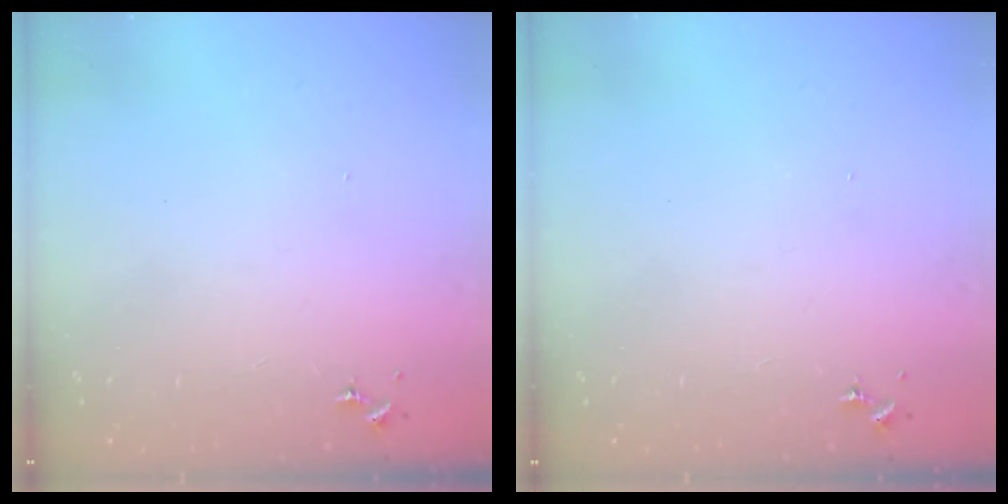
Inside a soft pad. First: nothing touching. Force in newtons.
{"total": 0.0}